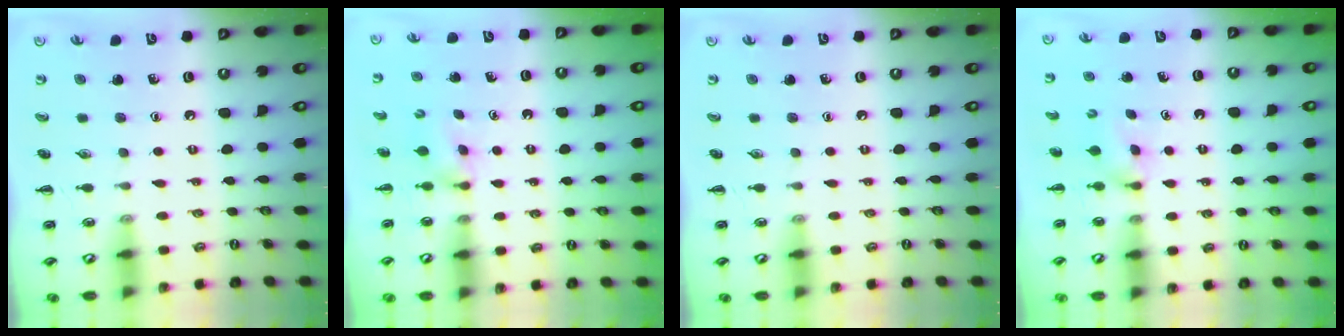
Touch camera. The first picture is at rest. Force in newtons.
{"total": 2.3, "press": 2.1, "slide": 1.0}
{"total": 0.0}
{"total": 2.4, "press": 2.3, "slide": 0.9}